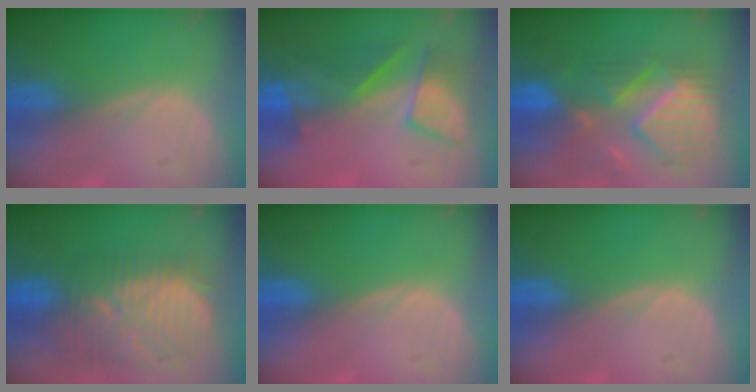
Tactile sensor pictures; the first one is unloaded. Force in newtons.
{"total": 8.0, "press": 7.3, "slide": 3.4}
{"total": 10.6, "press": 9.7, "slide": 4.3}
{"total": 11.1, "press": 10.7, "slide": 2.9}
{"total": 0.0}
{"total": 0.0}